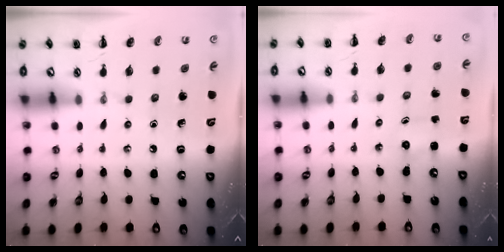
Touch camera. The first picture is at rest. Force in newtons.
{"total": 0.9, "press": 0.9, "slide": 0.3}